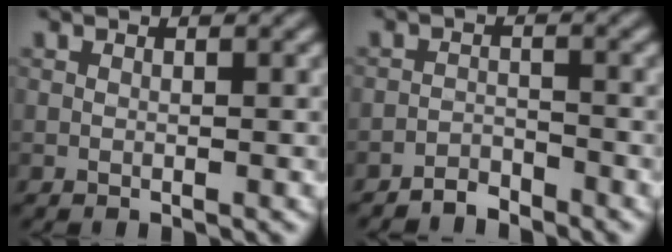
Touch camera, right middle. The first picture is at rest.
{"total": 1.9, "force": [-1.9, 0.0, -0.2], "torque": [0.004, 0.014, -0.033]}